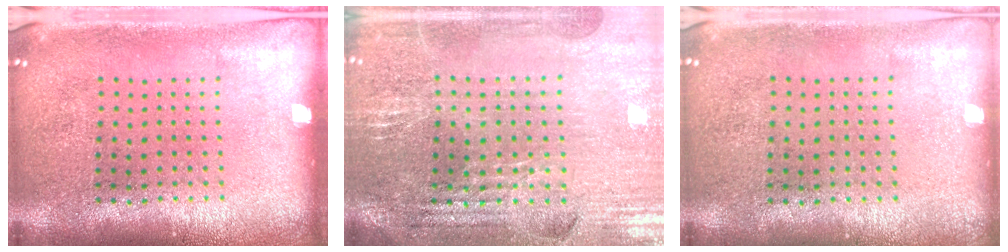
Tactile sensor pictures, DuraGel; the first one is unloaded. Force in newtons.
{"total": 2.8, "press": 2.8, "slide": 0.4}
{"total": 0.0}